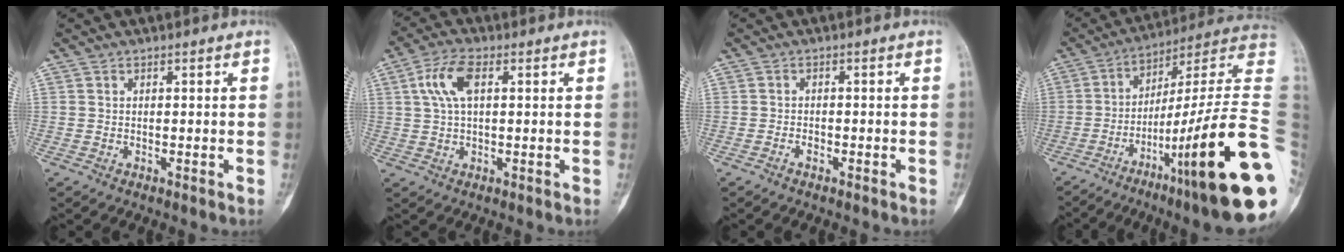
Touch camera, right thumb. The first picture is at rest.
{"total": 6.7, "force": [1.8, 3.1, 5.7], "torque": [-0.125, 0.014, 0.034]}
{"total": 1.1, "force": [-0.8, 0.5, 0.6], "torque": [-0.013, 0.003, -0.015]}
{"total": 30.3, "force": [-9.1, 4.1, 28.6], "torque": [-0.350, 0.054, -0.144]}